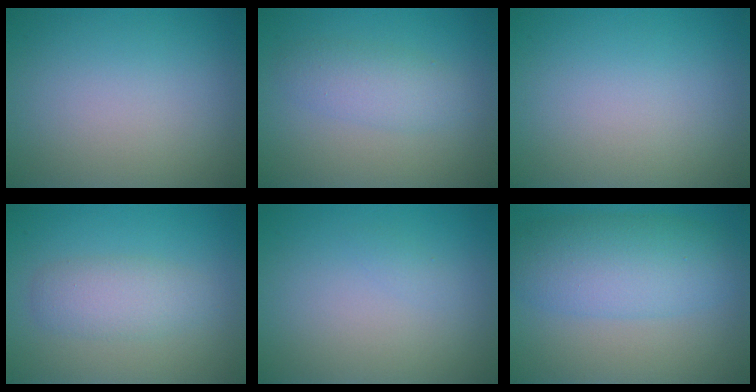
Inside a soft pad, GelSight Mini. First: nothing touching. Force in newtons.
{"total": 2.7, "press": 2.7, "slide": 0.1}
{"total": 0.0}
{"total": 2.8, "press": 2.8, "slide": 0.1}
{"total": 0.5, "press": 0.5, "slide": 0.0}
{"total": 6.3, "press": 6.3, "slide": 0.0}